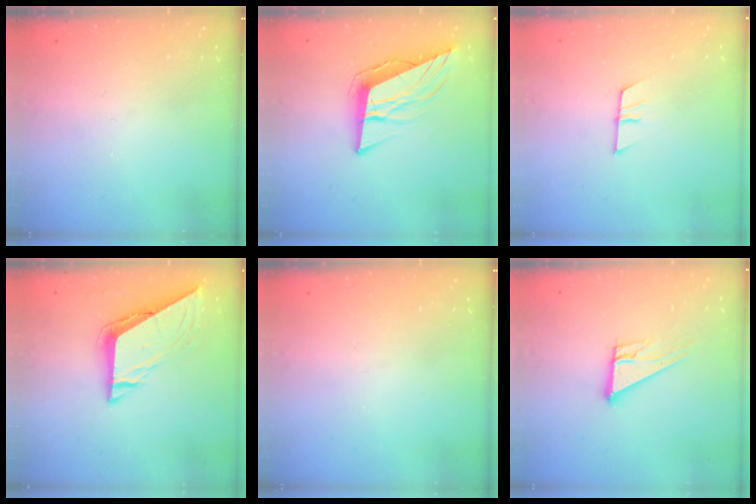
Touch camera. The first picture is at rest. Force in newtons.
{"total": 12.1, "press": 11.5, "slide": 3.6}
{"total": 7.1, "press": 7.1, "slide": 0.6}
{"total": 7.8, "press": 7.8, "slide": 0.4}
{"total": 0.0}
{"total": 10.0, "press": 10.0, "slide": 0.5}